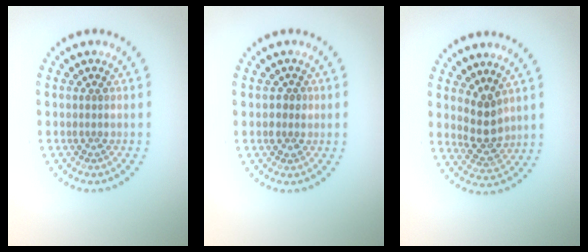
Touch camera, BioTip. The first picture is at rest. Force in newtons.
{"total": 1.4, "press": 1.3, "slide": 0.4}
{"total": 2.8, "press": 2.6, "slide": 1.2}